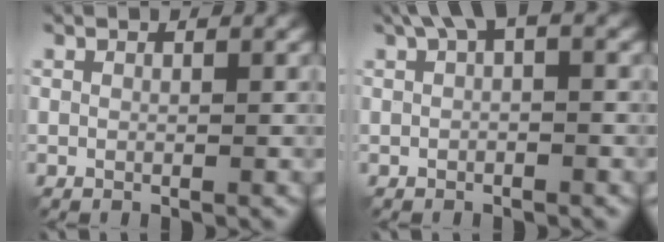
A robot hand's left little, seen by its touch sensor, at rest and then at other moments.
{"total": 3.4, "force": [1.1, 1.4, 2.9], "torque": [-0.053, 0.013, 0.018]}